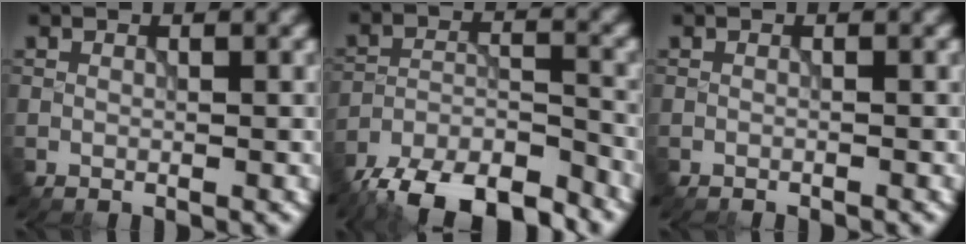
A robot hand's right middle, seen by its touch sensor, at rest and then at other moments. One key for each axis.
{"total": 10.6, "fx": -9.0, "fy": 3.1, "fz": 4.6, "tx": -0.069, "ty": -0.015, "tz": -0.149}
{"total": 0.8, "fx": -0.8, "fy": 0.0, "fz": 0.0, "tx": 0.004, "ty": -0.003, "tz": -0.014}